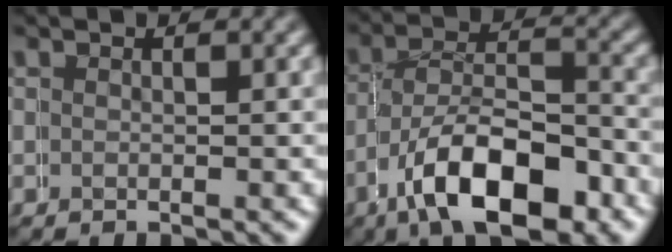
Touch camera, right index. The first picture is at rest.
{"total": 9.3, "force": [-4.5, 4.8, 6.6], "torque": [-0.106, -0.033, -0.061]}